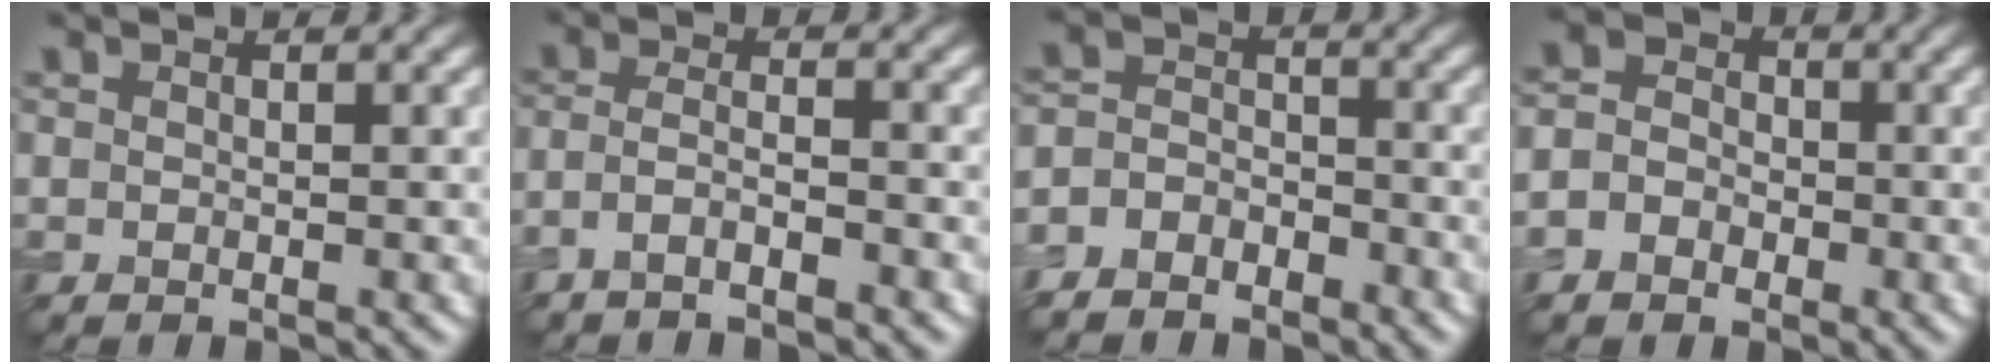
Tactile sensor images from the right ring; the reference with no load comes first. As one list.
[{"total": 2.3, "force": [-1.7, 0.5, 1.5], "torque": [-0.030, 0.004, -0.040]}, {"total": 4.1, "force": [-3.3, 2.4, 0.8], "torque": [0.000, 0.005, -0.066]}, {"total": 3.6, "force": [-1.2, 3.1, 1.4], "torque": [-0.008, 0.001, -0.030]}]